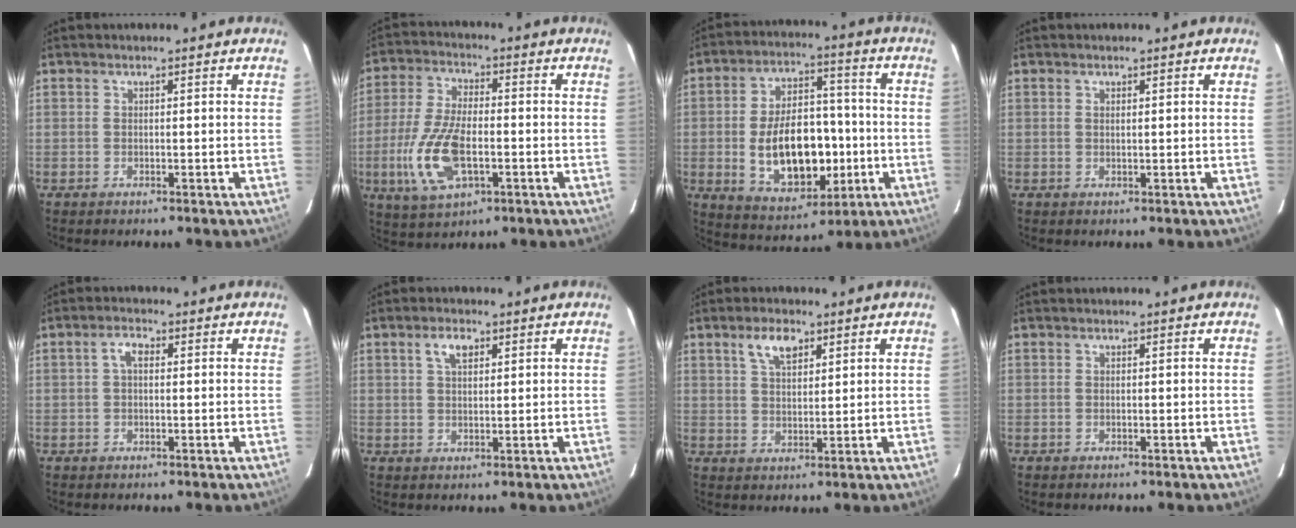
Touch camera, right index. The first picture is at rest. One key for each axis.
{"total": 13.6, "fx": -3.7, "fy": 6.2, "fz": 11.5, "tx": -0.248, "ty": -0.007, "tz": -0.065}
{"total": 17.0, "fx": -3.0, "fy": 10.0, "fz": 13.5, "tx": -0.256, "ty": 0.014, "tz": -0.022}
{"total": 0.5, "fx": 0.3, "fy": 0.1, "fz": 0.4, "tx": -0.008, "ty": 0.001, "tz": 0.007}
{"total": 2.6, "fx": 0.4, "fy": 1.4, "fz": 2.2, "tx": -0.044, "ty": 0.011, "tz": 0.008}
{"total": 3.6, "fx": 1.7, "fy": 1.8, "fz": 2.6, "tx": -0.046, "ty": 0.009, "tz": 0.031}
{"total": 5.4, "fx": 3.1, "fy": 2.5, "fz": 3.7, "tx": -0.063, "ty": 0.009, "tz": 0.057}
{"total": 0.0}